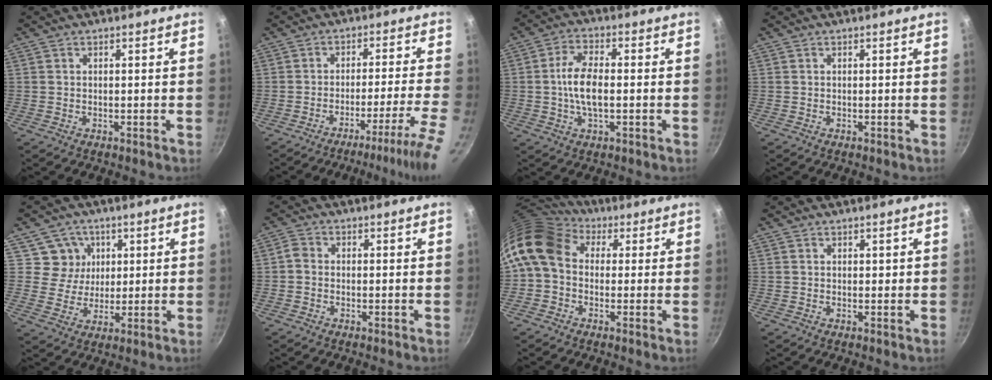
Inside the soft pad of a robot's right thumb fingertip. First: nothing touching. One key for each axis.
{"total": 11.0, "fx": -8.1, "fy": -1.4, "fz": 7.3, "tx": -0.108, "ty": 0.042, "tz": -0.115}
{"total": 8.0, "fx": -0.5, "fy": 3.7, "fz": 7.1, "tx": -0.136, "ty": 0.013, "tz": -0.015}
{"total": 0.0}
{"total": 6.9, "fx": 2.5, "fy": 6.3, "fz": 1.4, "tx": 0.011, "ty": -0.014, "tz": 0.041}
{"total": 2.1, "fx": -0.4, "fy": 1.7, "fz": 1.0, "tx": -0.022, "ty": 0.009, "tz": -0.014}
{"total": 12.0, "fx": 2.3, "fy": 9.2, "fz": 7.3, "tx": -0.127, "ty": 0.017, "tz": 0.018}
{"total": 0.6, "fx": 0.4, "fy": 0.4, "fz": 0.0, "tx": 0.001, "ty": -0.002, "tz": 0.007}